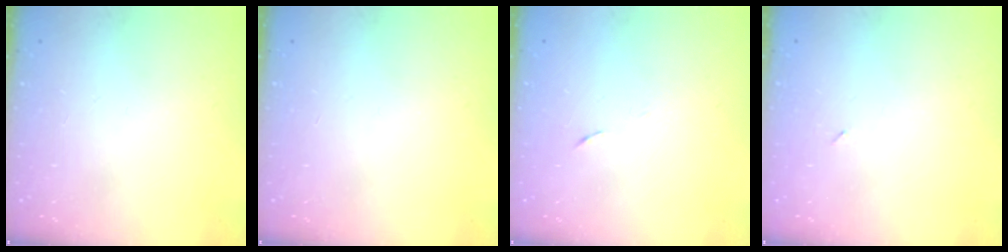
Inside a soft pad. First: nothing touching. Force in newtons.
{"total": 0.0}
{"total": 4.0, "press": 3.6, "slide": 1.7}
{"total": 2.1, "press": 1.9, "slide": 1.0}